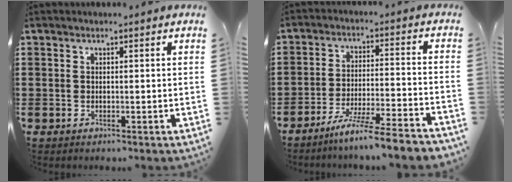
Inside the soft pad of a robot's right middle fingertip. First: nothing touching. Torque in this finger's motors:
{"motor_torque": [1.23, -0.91, 0.37, 0.08]}